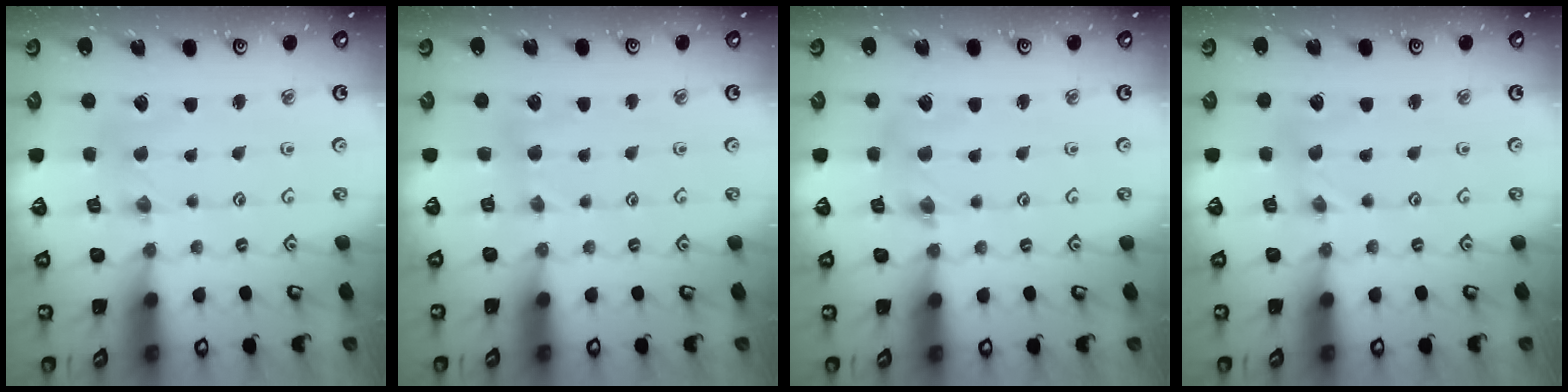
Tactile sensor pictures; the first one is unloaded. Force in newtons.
{"total": 4.5, "press": 4.5, "slide": 0.5}
{"total": 3.3, "press": 3.3, "slide": 0.4}
{"total": 0.0}